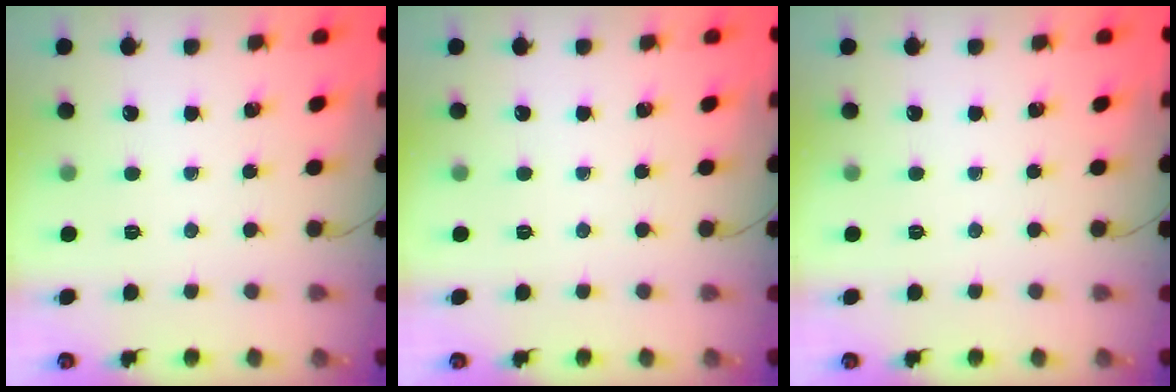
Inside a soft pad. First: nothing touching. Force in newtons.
{"total": 0.0}
{"total": 0.0}